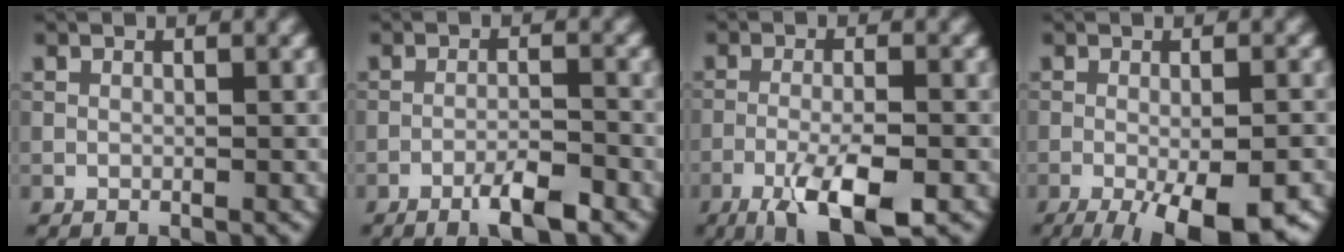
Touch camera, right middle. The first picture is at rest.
{"total": 3.6, "force": [-2.3, 0.6, 2.6], "torque": [-0.047, 0.004, -0.045]}
{"total": 6.8, "force": [-3.9, 1.6, 5.4], "torque": [-0.098, -0.006, -0.069]}
{"total": 8.6, "force": [-4.4, 2.1, 7.1], "torque": [-0.110, -0.014, -0.064]}